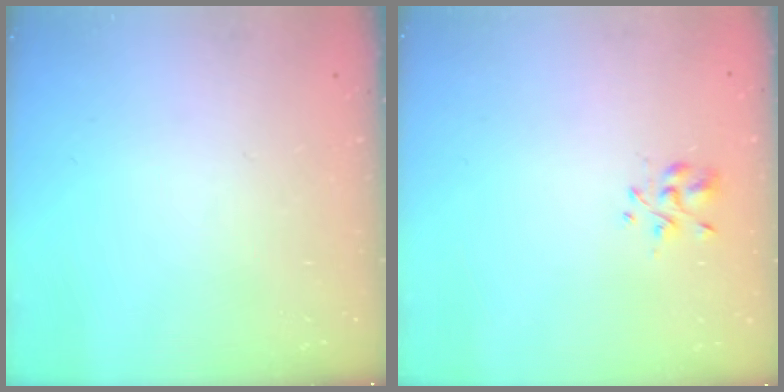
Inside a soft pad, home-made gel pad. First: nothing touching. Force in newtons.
{"total": 2.1, "press": 2.0, "slide": 0.6}